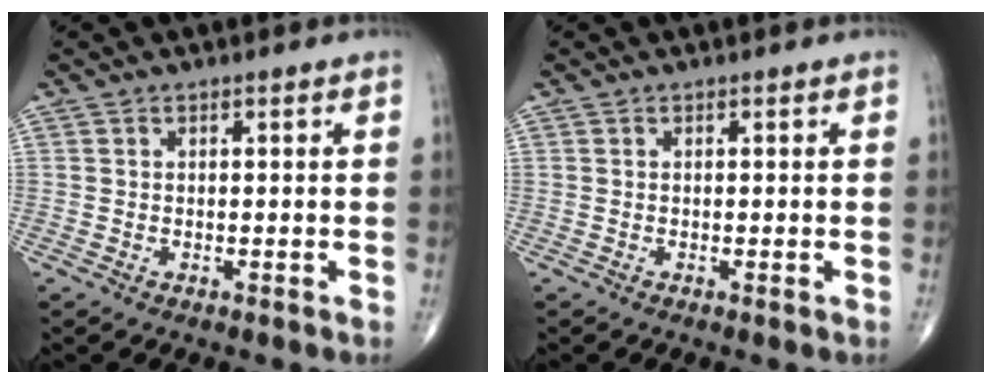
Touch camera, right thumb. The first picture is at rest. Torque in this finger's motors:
{"motor_torque": [0.30, 0.08, -0.11, -0.23, 0.01]}